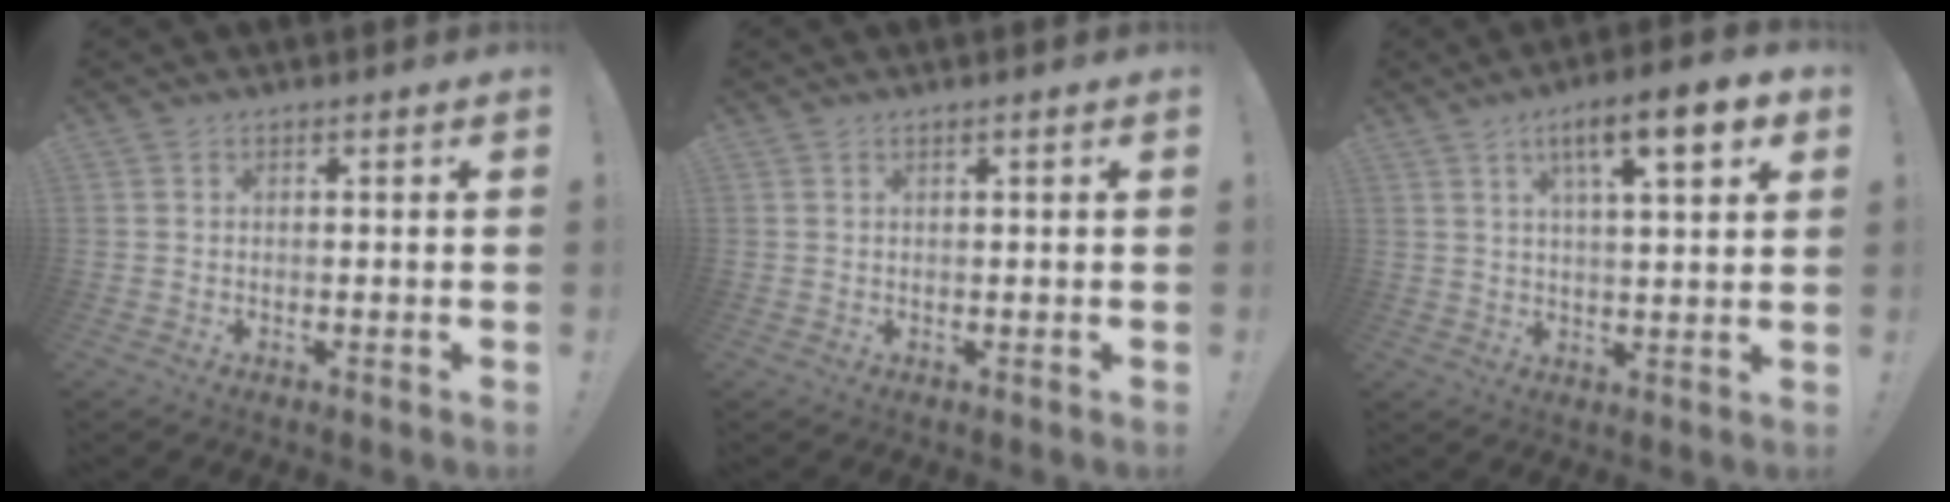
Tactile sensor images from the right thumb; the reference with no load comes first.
{"total": 1.0, "force": [0.6, -0.1, 0.8], "torque": [-0.019, 0.002, 0.011]}
{"total": 12.0, "force": [5.6, 2.8, 10.2], "torque": [-0.146, -0.018, 0.083]}